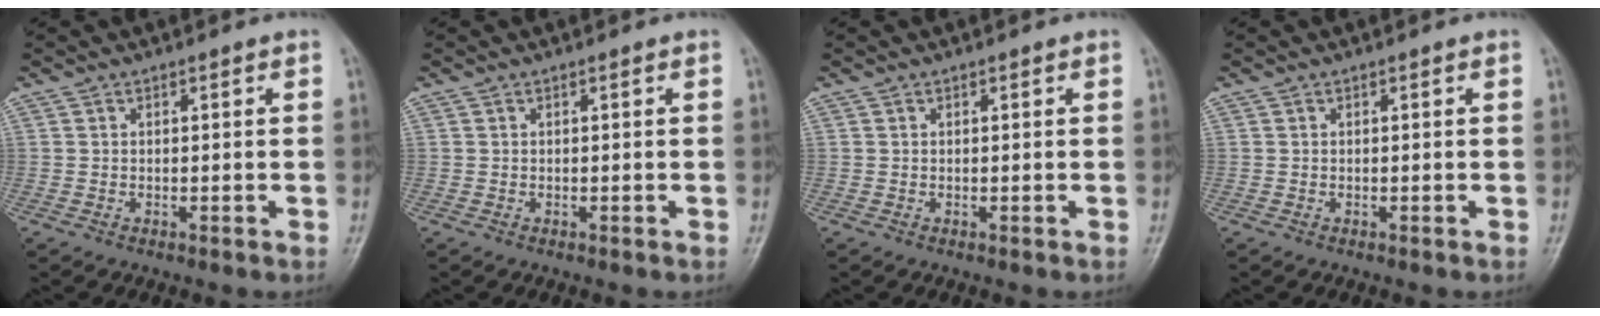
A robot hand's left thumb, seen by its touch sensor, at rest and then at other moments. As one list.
[{"total": 0.0}, {"total": 0.0}, {"total": 0.0}]